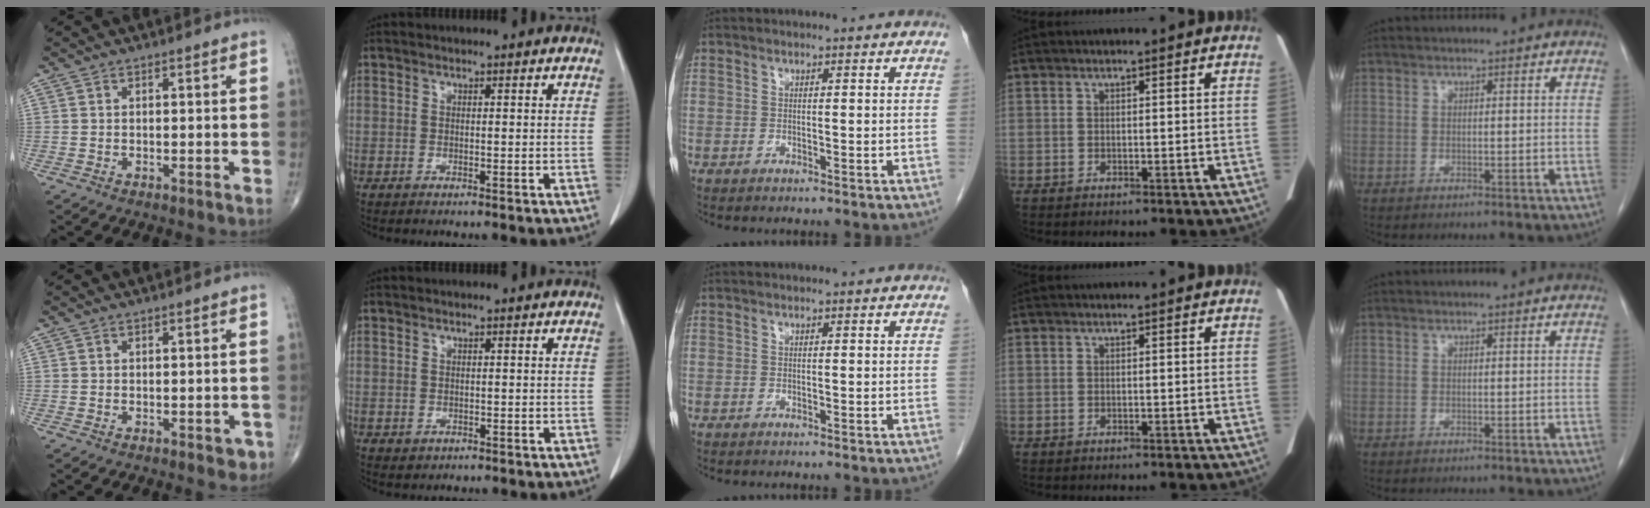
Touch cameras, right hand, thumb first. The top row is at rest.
{"thumb": {"total": 2.2, "force": [-1.0, 1.1, 1.5], "torque": [-0.006, 0.004, -0.011]}, "index": {"total": 0.9, "force": [-0.1, 0.8, 0.2], "torque": [-0.006, 0.001, 0.004]}}